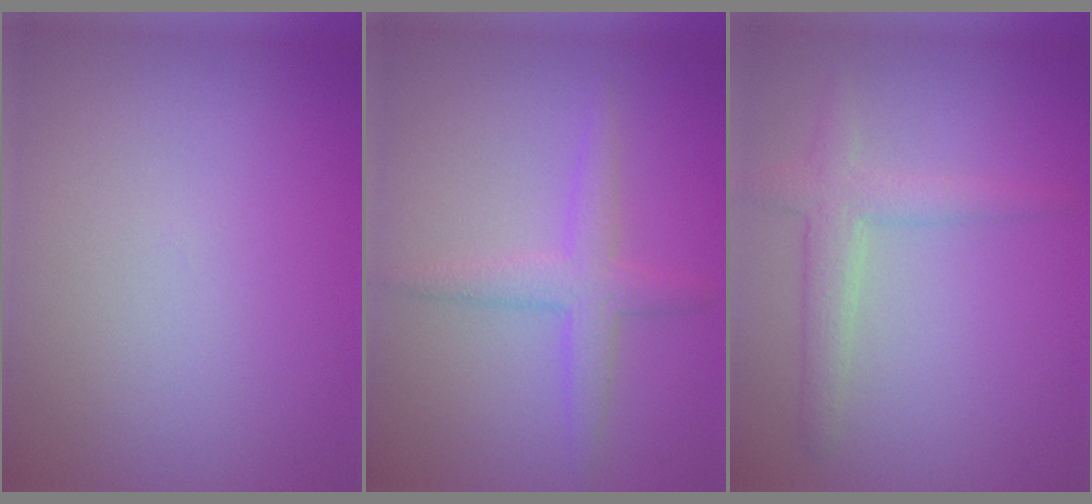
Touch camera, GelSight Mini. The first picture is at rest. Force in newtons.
{"total": 2.7, "press": 2.7, "slide": 0.1}
{"total": 2.9, "press": 2.8, "slide": 0.1}